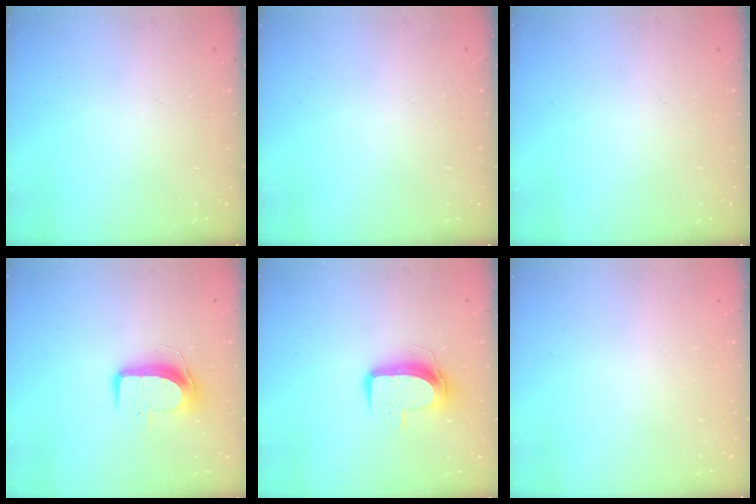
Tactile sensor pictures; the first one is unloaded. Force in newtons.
{"total": 0.0}
{"total": 0.0}
{"total": 9.0, "press": 9.0, "slide": 0.6}
{"total": 9.7, "press": 9.7, "slide": 0.8}
{"total": 0.0}